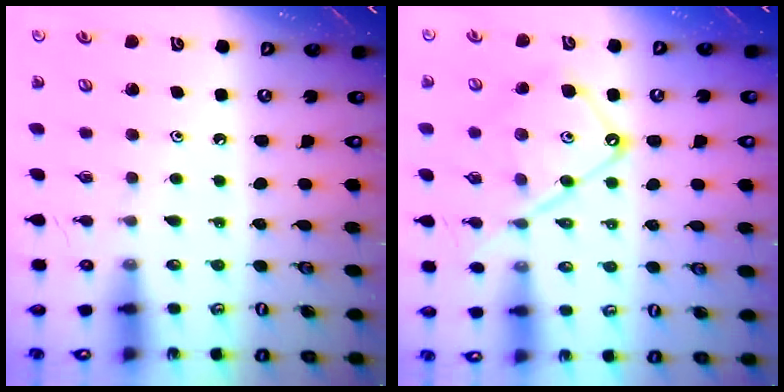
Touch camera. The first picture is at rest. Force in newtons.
{"total": 13.2, "press": 13.2, "slide": 1.4}